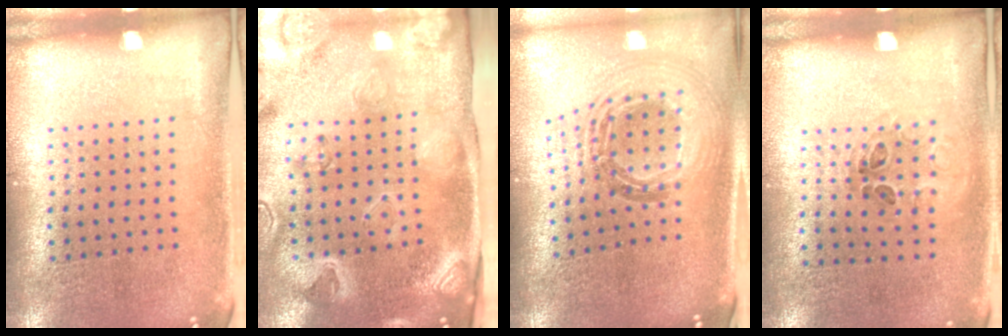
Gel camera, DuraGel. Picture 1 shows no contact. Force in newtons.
{"total": 3.2, "press": 3.1, "slide": 0.4}
{"total": 1.3, "press": 1.2, "slide": 0.6}
{"total": 1.0, "press": 0.7, "slide": 0.6}